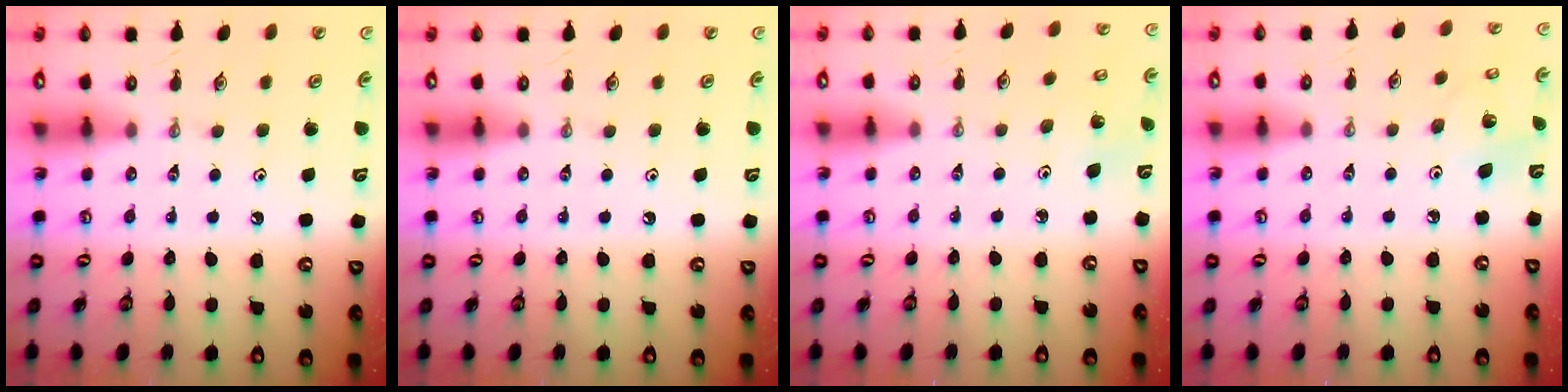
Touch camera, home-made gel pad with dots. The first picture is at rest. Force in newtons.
{"total": 0.0}
{"total": 2.3, "press": 2.3, "slide": 0.3}
{"total": 4.4, "press": 4.4, "slide": 0.2}